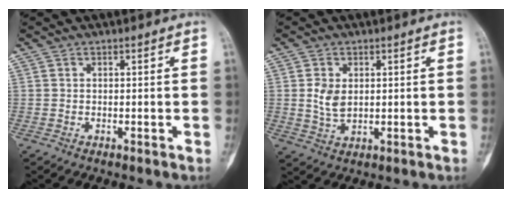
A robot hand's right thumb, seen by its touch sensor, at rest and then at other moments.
{"total": 4.4, "force": [0.7, 2.9, 3.3], "torque": [-0.058, -0.008, 0.019]}